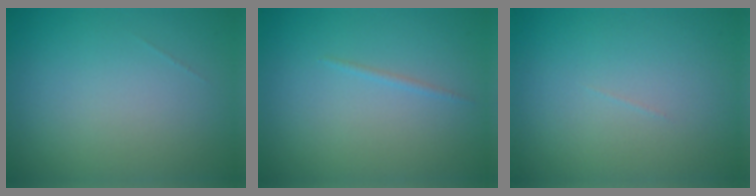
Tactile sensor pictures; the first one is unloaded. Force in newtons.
{"total": 0.6, "press": 0.6, "slide": 0.1}
{"total": 0.0}